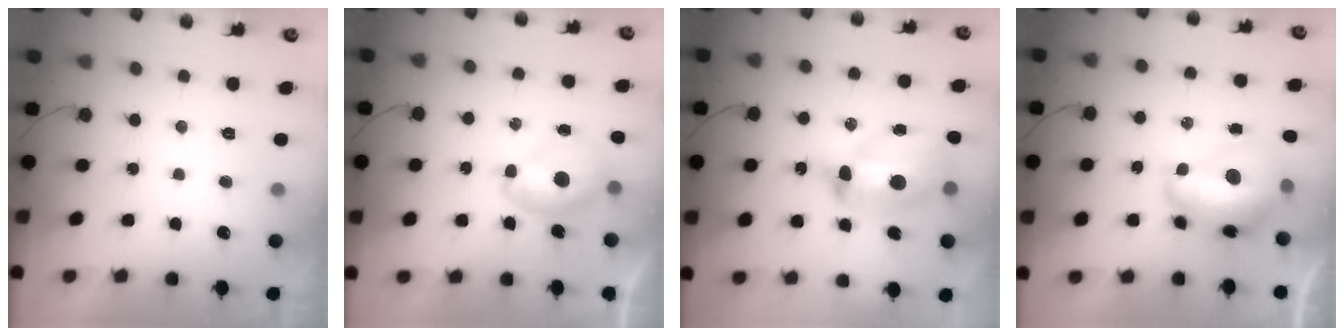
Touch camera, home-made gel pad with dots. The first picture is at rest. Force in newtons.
{"total": 7.6, "press": 7.5, "slide": 1.0}
{"total": 15.6, "press": 15.5, "slide": 1.4}
{"total": 14.6, "press": 14.6, "slide": 1.0}